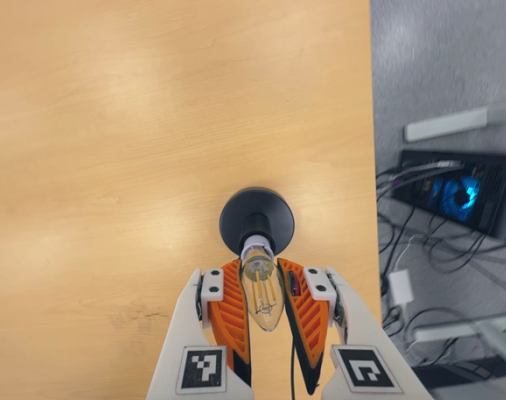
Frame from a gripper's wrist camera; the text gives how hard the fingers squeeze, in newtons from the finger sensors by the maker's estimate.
{"total": 20.7, "left": 22.4, "right": 19.0}